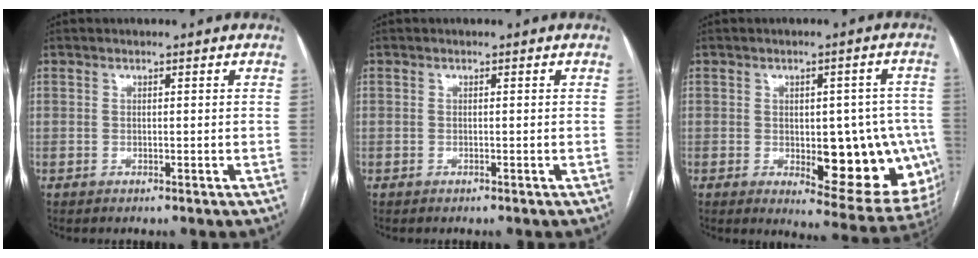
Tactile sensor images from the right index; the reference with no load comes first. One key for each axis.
{"total": 0.0}
{"total": 16.1, "fx": -3.1, "fy": 6.6, "fz": 14.3, "tx": -0.119, "ty": 0.015, "tz": -0.016}